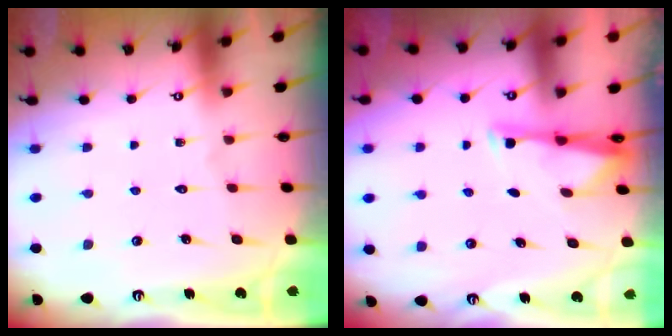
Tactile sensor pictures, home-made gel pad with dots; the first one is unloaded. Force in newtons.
{"total": 3.1, "press": 3.1, "slide": 0.4}